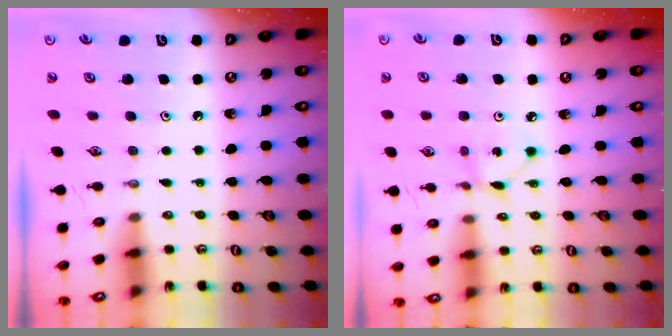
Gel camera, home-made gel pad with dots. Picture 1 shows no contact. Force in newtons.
{"total": 2.9, "press": 2.9, "slide": 0.2}